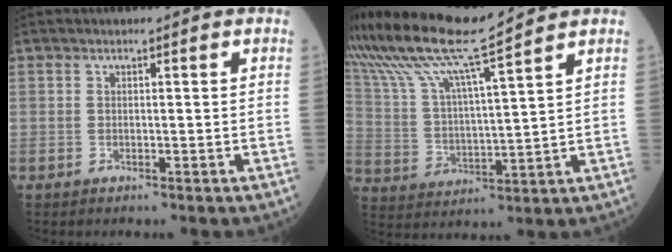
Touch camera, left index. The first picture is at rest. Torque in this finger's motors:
{"motor_torque": [0.90, -1.24, 0.21, 0.21]}